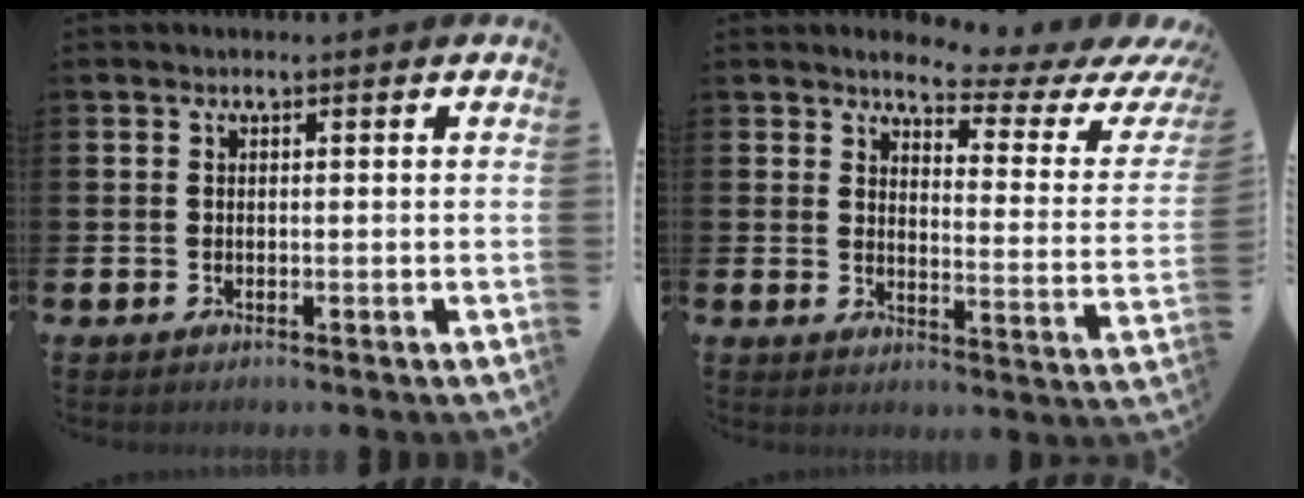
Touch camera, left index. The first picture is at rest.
{"total": 4.2, "force": [3.6, 0.8, 1.9], "torque": [-0.052, -0.029, 0.052]}